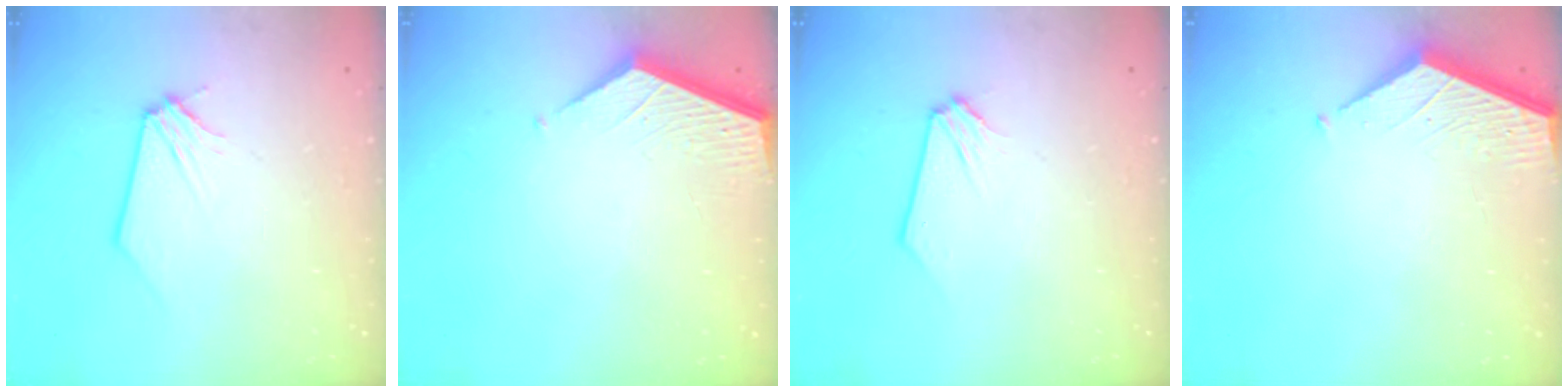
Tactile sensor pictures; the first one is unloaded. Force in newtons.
{"total": 3.6, "press": 3.6, "slide": 0.4}
{"total": 0.0}
{"total": 3.4, "press": 3.4, "slide": 0.3}